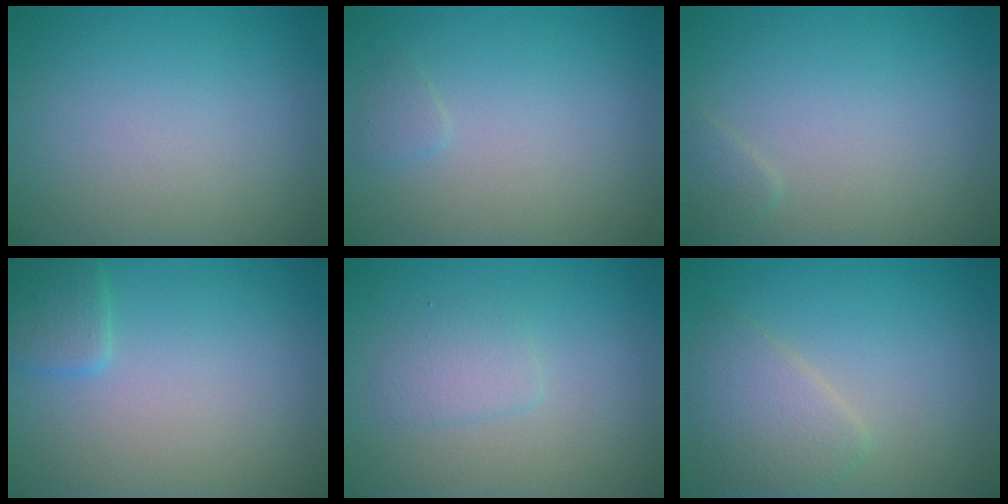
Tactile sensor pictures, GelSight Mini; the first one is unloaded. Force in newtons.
{"total": 0.7, "press": 0.7, "slide": 0.1}
{"total": 0.9, "press": 0.9, "slide": 0.1}
{"total": 1.8, "press": 1.8, "slide": 0.1}
{"total": 1.7, "press": 1.7, "slide": 0.1}
{"total": 3.2, "press": 3.2, "slide": 0.1}